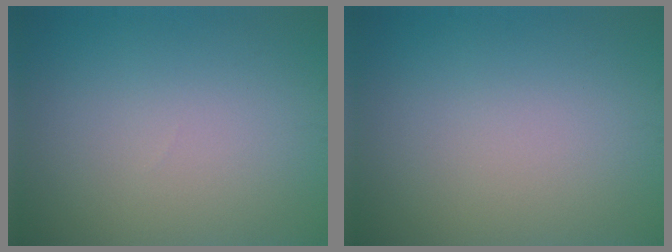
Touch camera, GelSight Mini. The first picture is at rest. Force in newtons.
{"total": 0.0}